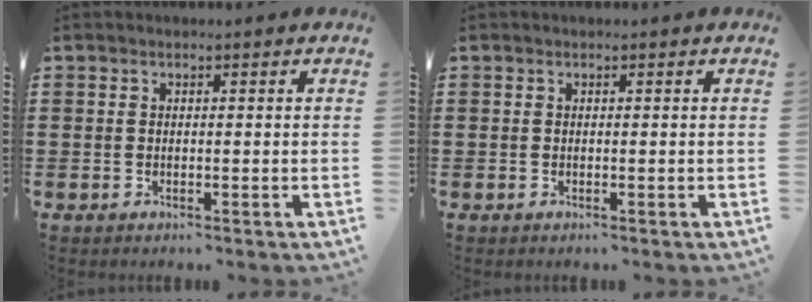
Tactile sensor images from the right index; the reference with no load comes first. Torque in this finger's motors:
{"motor_torque": [0.00, 0.00, 0.00, -0.01]}